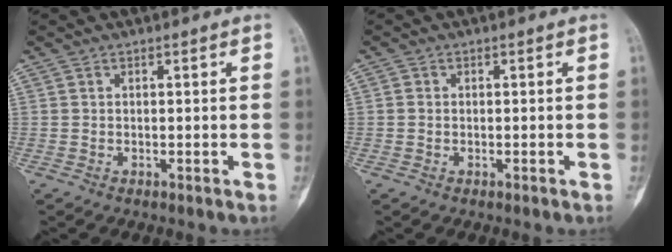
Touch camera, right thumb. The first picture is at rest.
{"total": 0.7, "force": [-0.1, 0.6, 0.2], "torque": [0.001, 0.003, -0.003]}